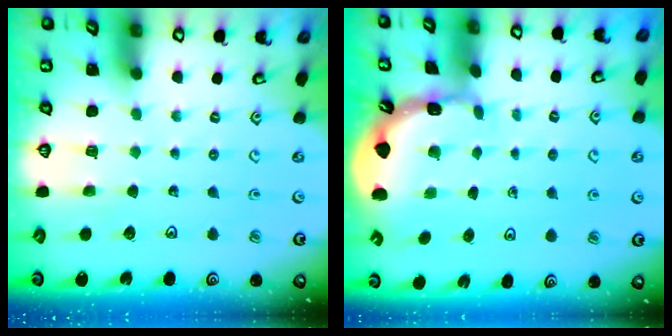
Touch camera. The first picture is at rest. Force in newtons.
{"total": 1.9, "press": 1.9, "slide": 0.1}